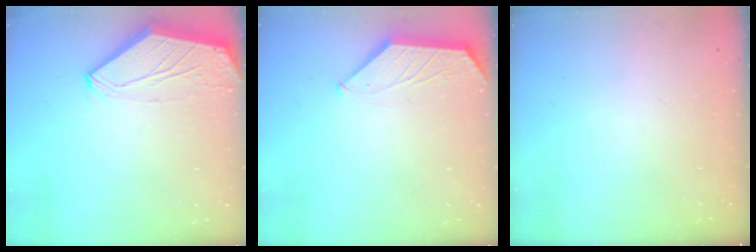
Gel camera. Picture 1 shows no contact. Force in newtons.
{"total": 1.1, "press": 1.0, "slide": 0.4}
{"total": 0.0}